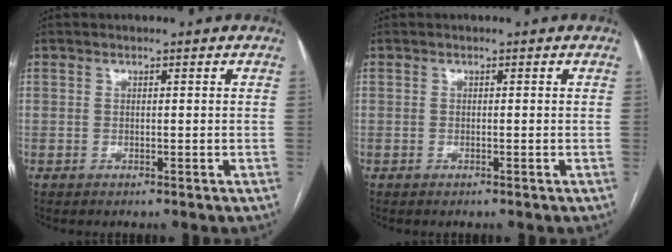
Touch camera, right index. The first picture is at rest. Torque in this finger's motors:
{"motor_torque": [-0.15, 0.03, 0.01, 0.01]}